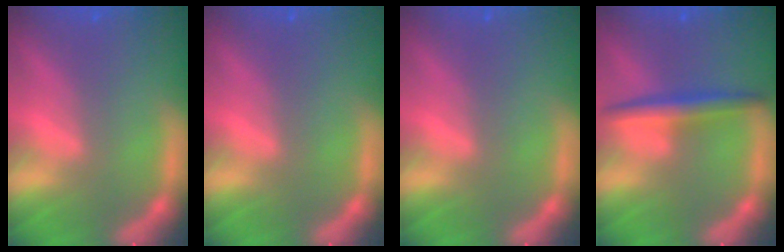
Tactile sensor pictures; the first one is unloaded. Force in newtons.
{"total": 0.0}
{"total": 0.0}
{"total": 3.5}